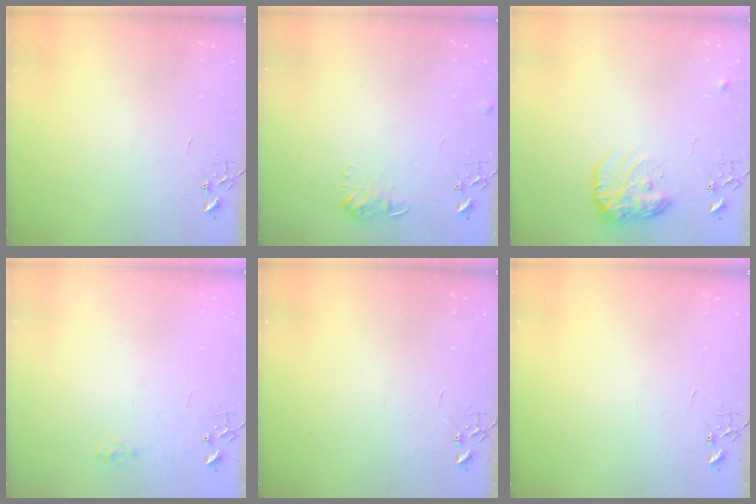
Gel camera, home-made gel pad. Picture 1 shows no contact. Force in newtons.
{"total": 7.6, "press": 7.6, "slide": 0.3}
{"total": 15.0, "press": 15.0, "slide": 1.2}
{"total": 6.7, "press": 6.6, "slide": 0.7}
{"total": 0.0}
{"total": 0.0}